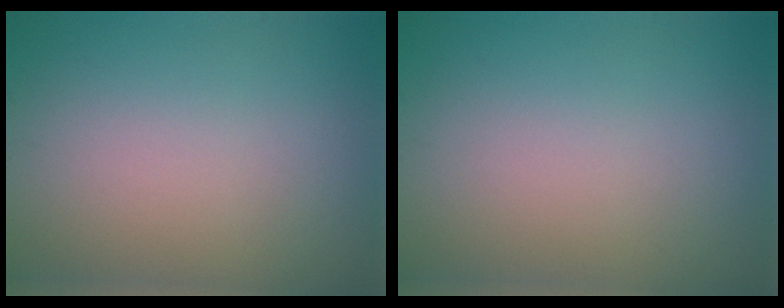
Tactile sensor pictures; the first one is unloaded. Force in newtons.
{"total": 0.0}